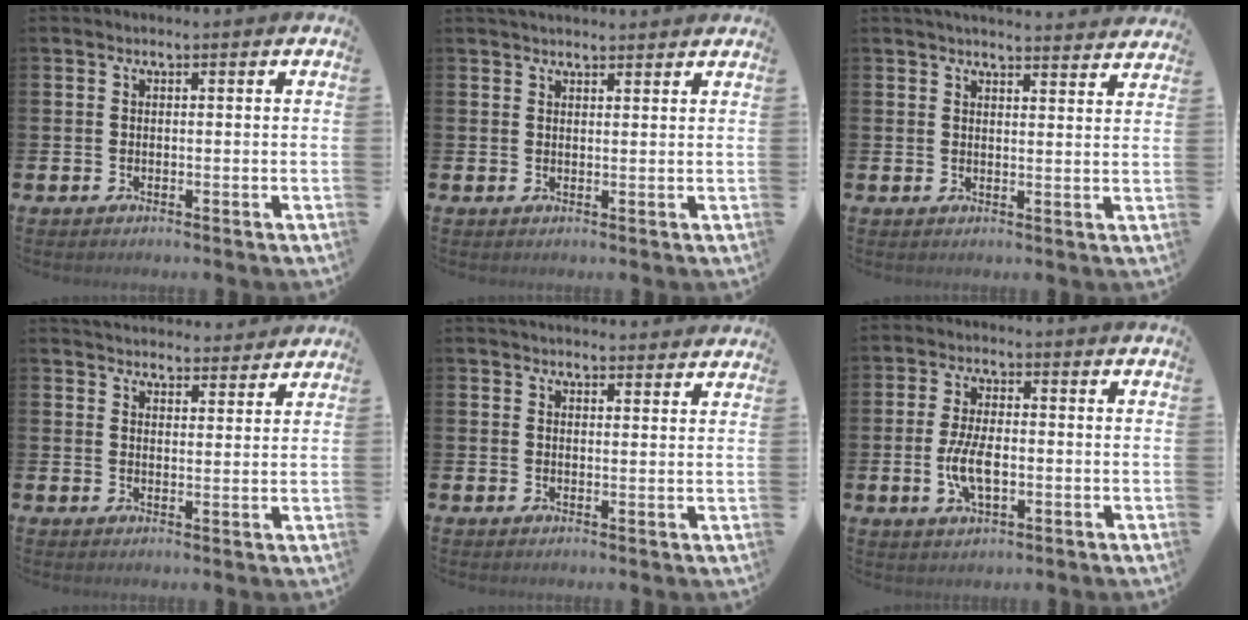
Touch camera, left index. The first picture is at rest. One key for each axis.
{"total": 2.2, "fx": 2.1, "fy": 0.3, "fz": 0.3, "tx": -0.002, "ty": -0.007, "tz": 0.037}
{"total": 3.7, "fx": 3.7, "fy": -0.1, "fz": 0.3, "tx": -0.004, "ty": -0.025, "tz": 0.065}
{"total": 4.1, "fx": 4.0, "fy": 0.7, "fz": 0.0, "tx": 0.000, "ty": -0.026, "tz": 0.072}
{"total": 2.9, "fx": 2.9, "fy": 0.4, "fz": 0.2, "tx": -0.001, "ty": -0.016, "tz": 0.051}
{"total": 5.6, "fx": -0.9, "fy": 2.5, "fz": 4.9, "tx": -0.096, "ty": -0.001, "tz": -0.019}